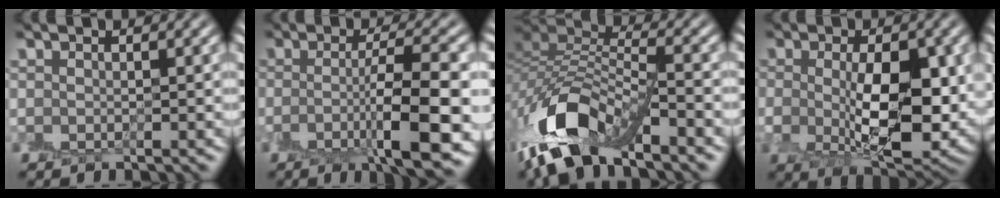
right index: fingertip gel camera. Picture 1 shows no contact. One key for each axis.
{"total": 8.0, "fx": -2.0, "fy": 1.6, "fz": 7.6, "tx": -0.107, "ty": 0.001, "tz": -0.035}
{"total": 10.1, "fx": -6.3, "fy": 4.4, "fz": 6.6, "tx": -0.135, "ty": 0.002, "tz": -0.130}
{"total": 8.5, "fx": -0.4, "fy": 3.7, "fz": 7.7, "tx": -0.126, "ty": -0.014, "tz": 0.006}